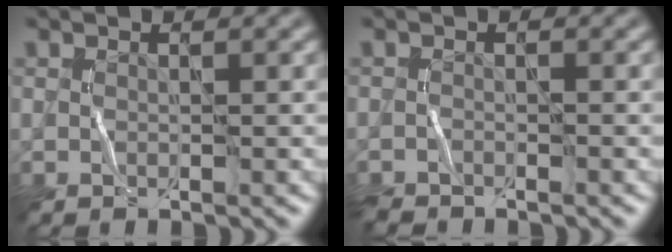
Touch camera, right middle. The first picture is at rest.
{"total": 1.5, "force": [-1.5, 0.2, 0.2], "torque": [-0.003, -0.005, -0.031]}